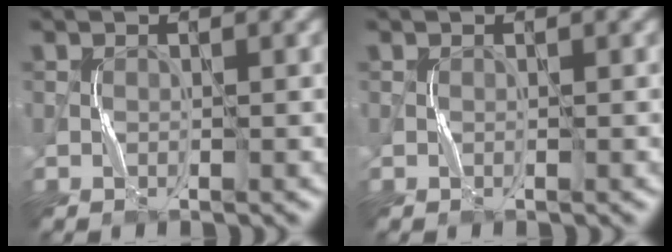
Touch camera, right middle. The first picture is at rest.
{"total": 0.0}